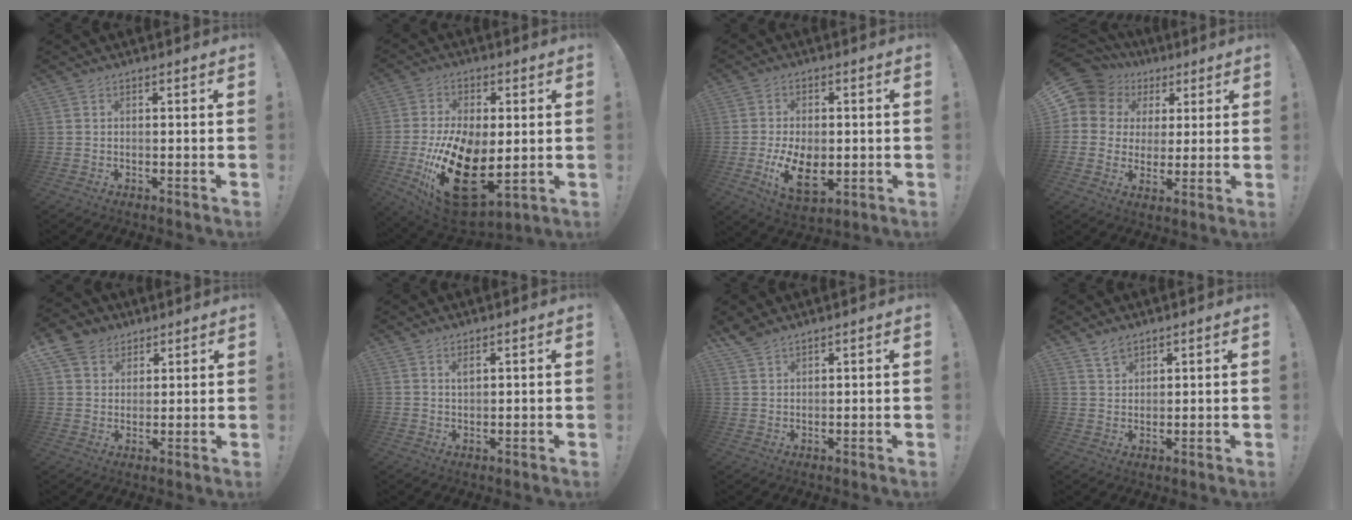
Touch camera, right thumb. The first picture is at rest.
{"total": 23.3, "force": [-4.2, 12.7, 19.1], "torque": [-0.375, 0.005, -0.055]}
{"total": 11.9, "force": [-2.6, 7.1, 9.2], "torque": [-0.158, -0.008, -0.047]}
{"total": 9.9, "force": [4.2, 8.6, 2.8], "torque": [-0.040, -0.029, 0.088]}
{"total": 7.8, "force": [4.6, 6.1, 1.6], "torque": [-0.026, -0.027, 0.092]}
{"total": 1.6, "force": [1.0, 0.6, 1.1], "torque": [-0.009, -0.006, 0.015]}
{"total": 3.3, "force": [2.9, 0.8, 1.2], "torque": [-0.020, -0.018, 0.056]}
{"total": 3.8, "force": [3.2, 1.7, 1.1], "torque": [-0.004, -0.022, 0.057]}